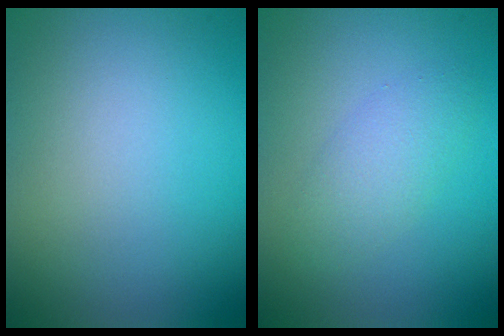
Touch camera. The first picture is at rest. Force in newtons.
{"total": 2.5, "press": 2.5, "slide": 0.1}